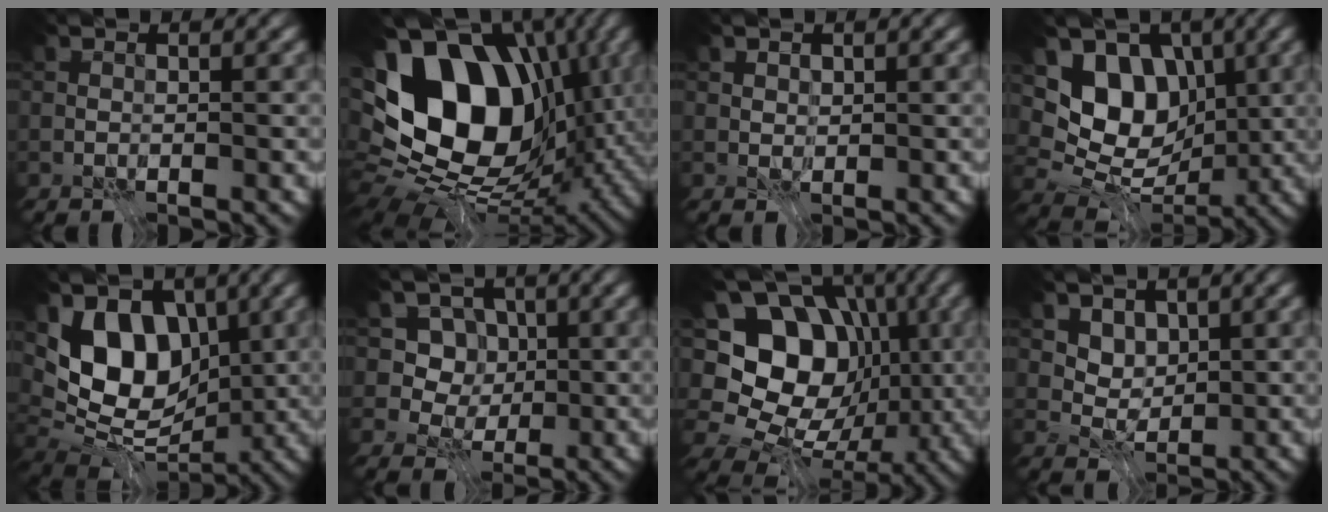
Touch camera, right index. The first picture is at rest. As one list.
[{"total": 17.1, "force": [2.0, 12.1, 11.9], "torque": [-0.211, -0.010, 0.034]}, {"total": 1.0, "force": [0.6, 0.6, 0.4], "torque": [-0.006, -0.004, 0.015]}, {"total": 8.5, "force": [1.5, 6.2, 5.5], "torque": [-0.084, -0.001, 0.020]}, {"total": 8.9, "force": [1.2, 5.9, 6.6], "torque": [-0.100, -0.010, 0.012]}, {"total": 5.6, "force": [1.6, 4.7, 2.4], "torque": [-0.032, -0.004, 0.020]}, {"total": 13.6, "force": [0.2, 11.0, 7.9], "torque": [-0.137, 0.015, -0.007]}, {"total": 3.9, "force": [1.9, 2.9, 1.7], "torque": [-0.045, -0.021, 0.052]}]